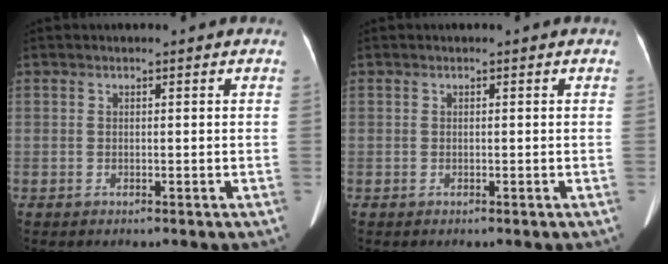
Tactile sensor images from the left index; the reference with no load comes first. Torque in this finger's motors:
{"motor_torque": [0.00, 0.00, 0.00, 0.00]}